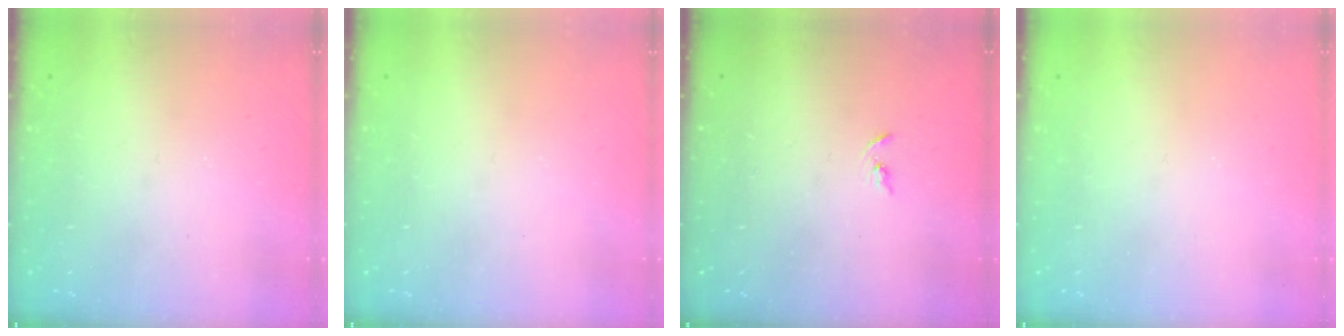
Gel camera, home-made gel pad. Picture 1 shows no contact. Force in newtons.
{"total": 0.0}
{"total": 2.4, "press": 2.3, "slide": 0.2}
{"total": 0.0}